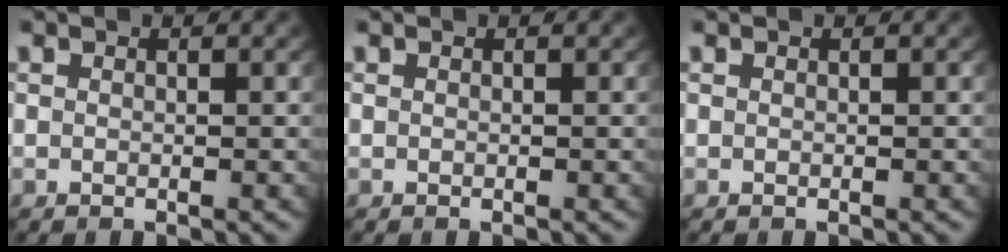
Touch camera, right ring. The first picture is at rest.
{"total": 0.0}
{"total": 0.0}